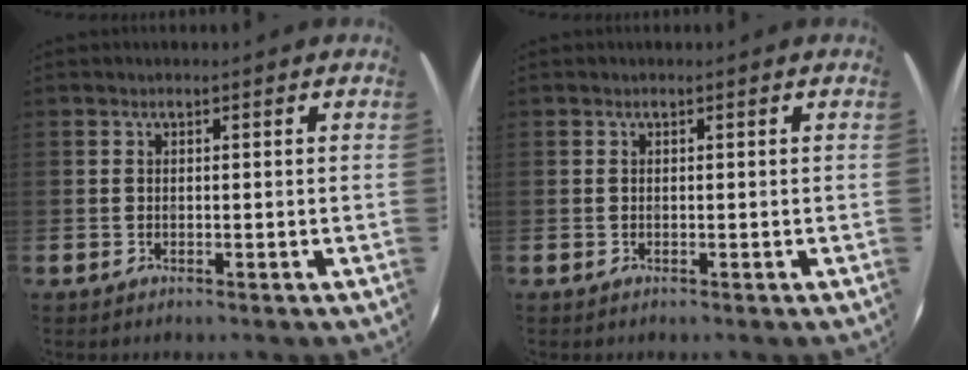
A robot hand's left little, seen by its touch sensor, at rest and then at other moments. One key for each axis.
{"total": 0.0}